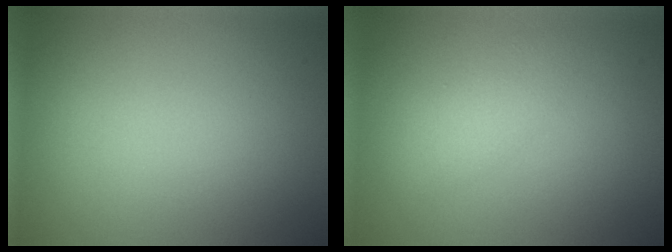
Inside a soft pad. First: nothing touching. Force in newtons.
{"total": 2.0, "press": 2.0, "slide": 0.1}